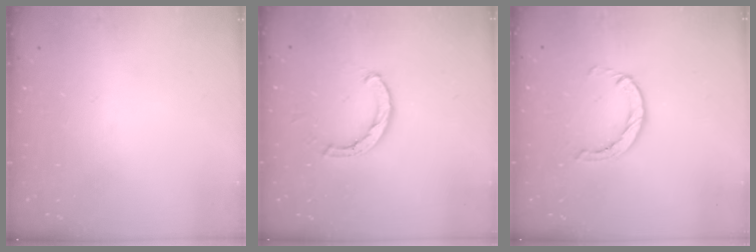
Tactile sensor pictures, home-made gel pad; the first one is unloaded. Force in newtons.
{"total": 2.1, "press": 2.1, "slide": 0.1}
{"total": 1.4, "press": 1.4, "slide": 0.3}